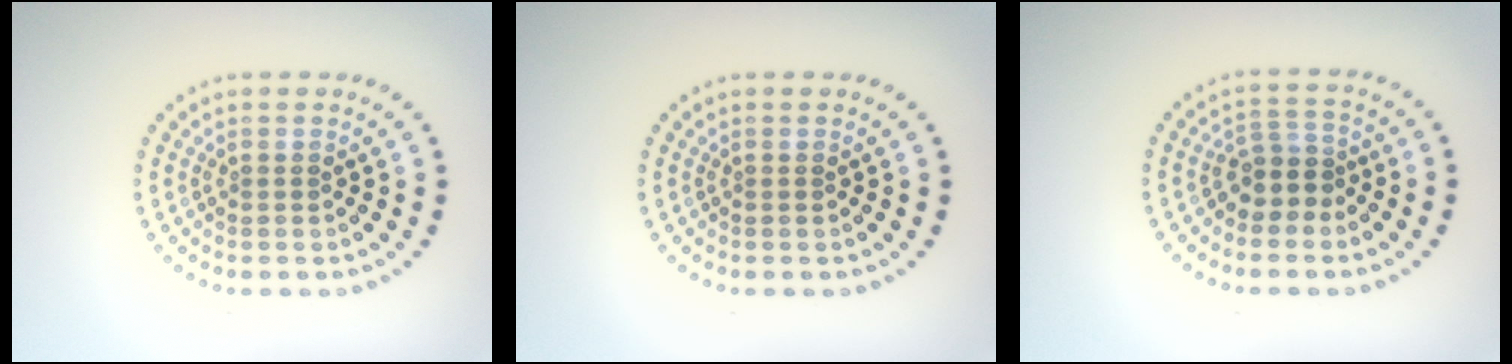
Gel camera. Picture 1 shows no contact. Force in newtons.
{"total": 0.0}
{"total": 2.7, "press": 2.2, "slide": 1.5}